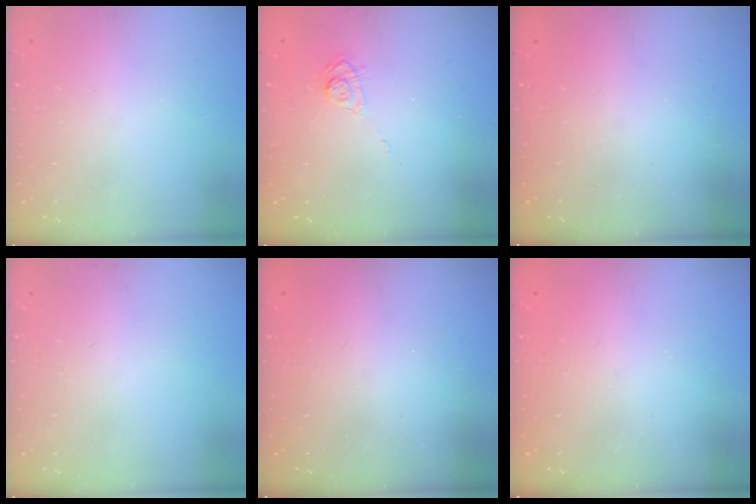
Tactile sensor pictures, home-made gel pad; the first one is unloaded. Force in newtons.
{"total": 4.9, "press": 4.7, "slide": 1.6}
{"total": 2.6, "press": 2.5, "slide": 0.9}
{"total": 0.0}
{"total": 2.4, "press": 2.3, "slide": 0.8}
{"total": 2.4, "press": 2.3, "slide": 0.8}